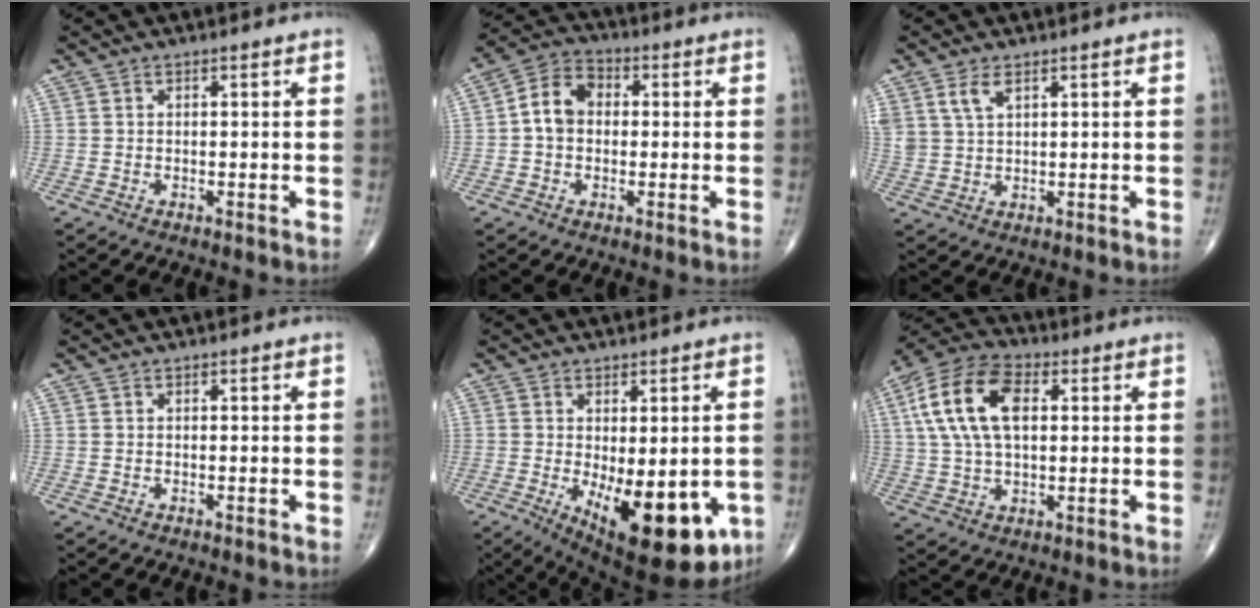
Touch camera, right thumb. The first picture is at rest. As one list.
[{"total": 7.9, "force": [0.2, 6.0, 5.0], "torque": [-0.079, 0.026, -0.007]}, {"total": 4.5, "force": [2.5, 2.3, 3.0], "torque": [-0.062, -0.005, 0.058]}, {"total": 0.0}, {"total": 16.3, "force": [-4.7, 6.8, 14.0], "torque": [-0.166, -0.025, -0.048]}, {"total": 15.5, "force": [3.6, 8.6, 12.3], "torque": [-0.241, 0.016, 0.064]}]